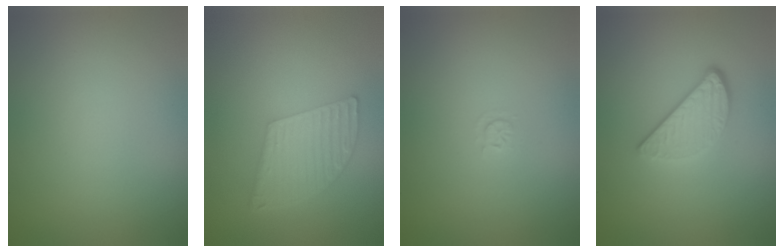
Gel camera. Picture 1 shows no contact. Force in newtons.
{"total": 5.1, "press": 3.7, "slide": 3.6}
{"total": 0.7, "press": 0.3, "slide": 0.6}
{"total": 3.3, "press": 2.7, "slide": 1.9}